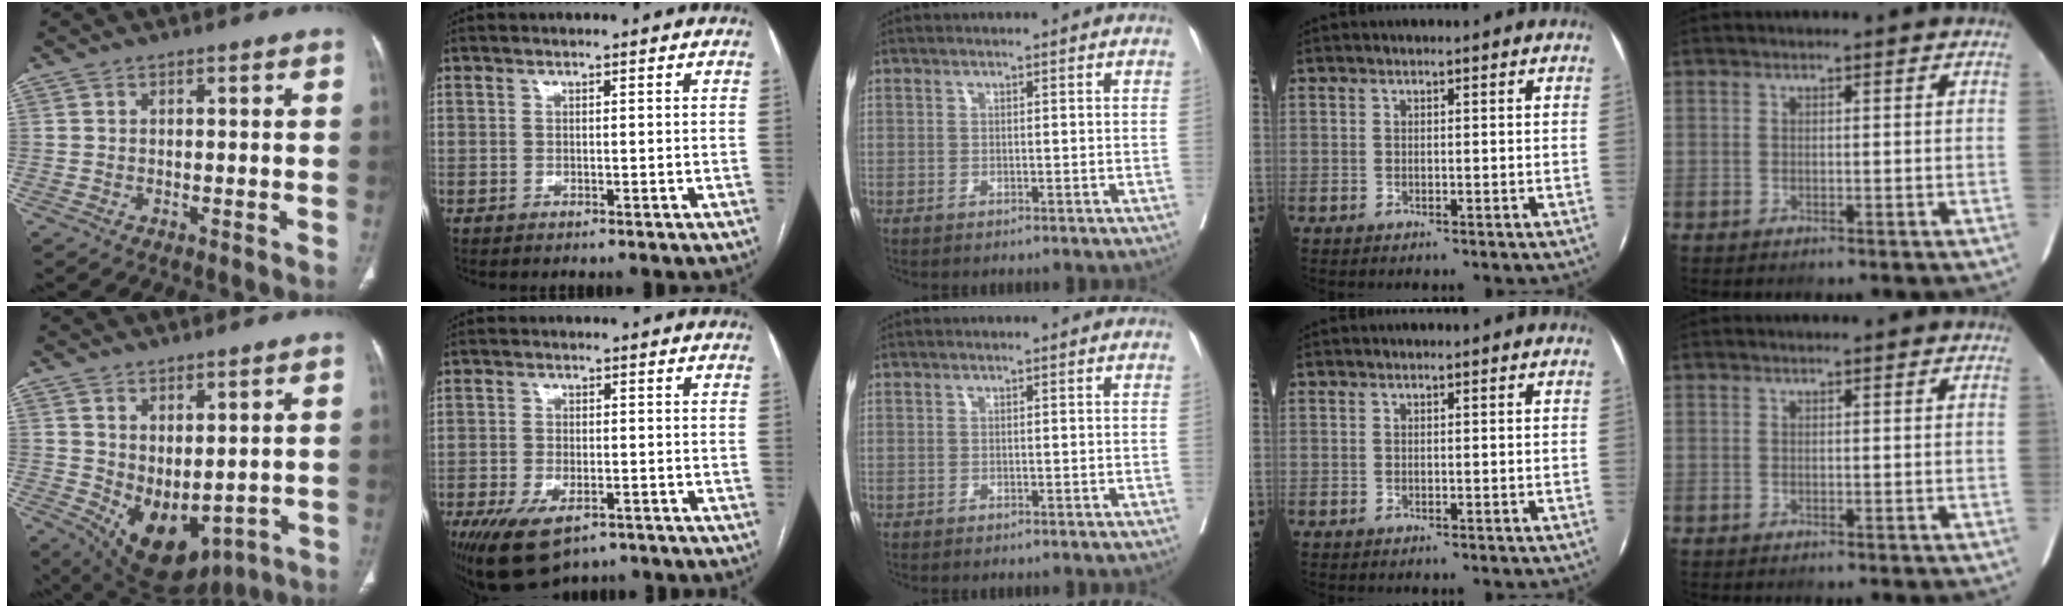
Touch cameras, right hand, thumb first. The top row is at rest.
{"thumb": {"total": 11.3, "force": [-0.4, 6.4, 9.3], "torque": [-0.131, -0.017, 0.030]}, "index": {"total": 9.0, "force": [-5.6, 4.2, 5.7], "torque": [-0.102, -0.010, -0.086]}}